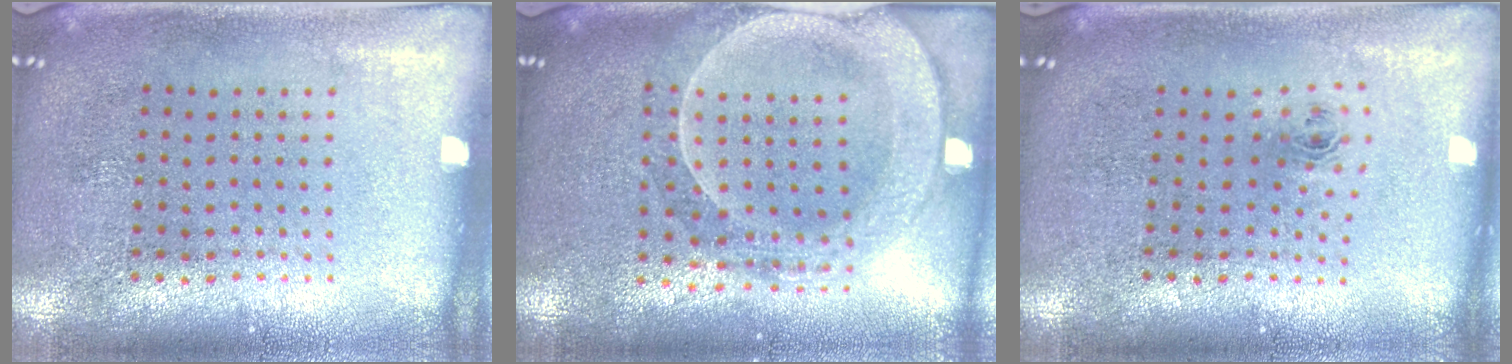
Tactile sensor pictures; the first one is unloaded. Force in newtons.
{"total": 2.2, "press": 2.0, "slide": 0.9}
{"total": 0.9, "press": 0.4, "slide": 0.8}